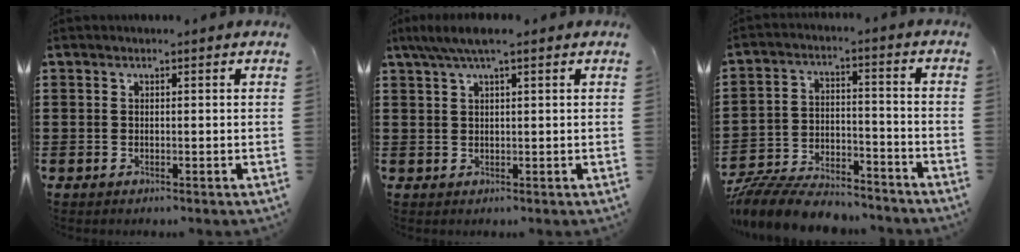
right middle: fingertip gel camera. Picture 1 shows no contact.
{"total": 3.8, "force": [2.4, 0.6, 2.9], "torque": [-0.060, 0.004, 0.044]}
{"total": 9.0, "force": [-8.6, 1.8, 2.1], "torque": [-0.044, 0.018, -0.167]}